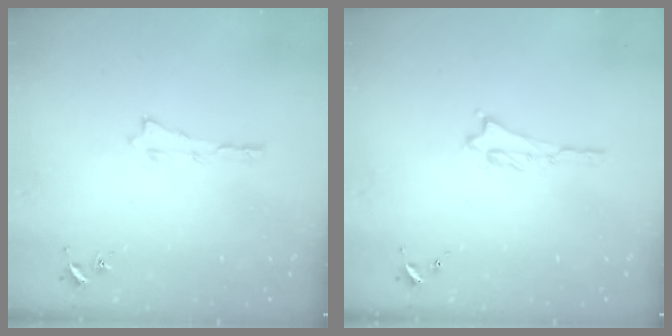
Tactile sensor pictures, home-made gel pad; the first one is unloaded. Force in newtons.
{"total": 0.7, "press": 0.7, "slide": 0.1}